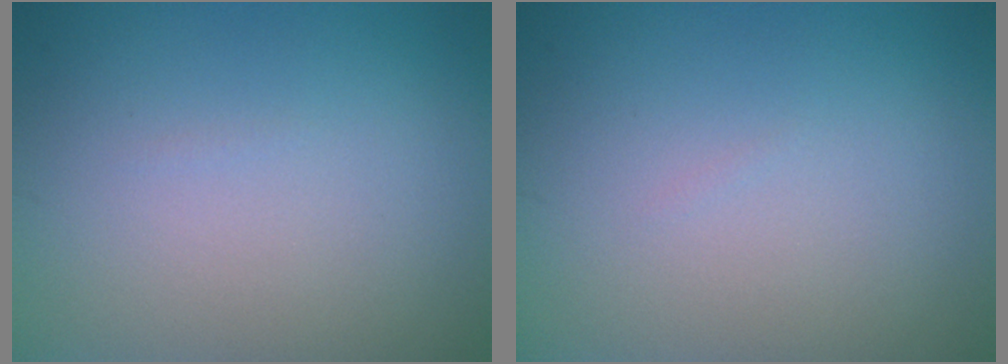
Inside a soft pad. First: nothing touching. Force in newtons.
{"total": 0.0}